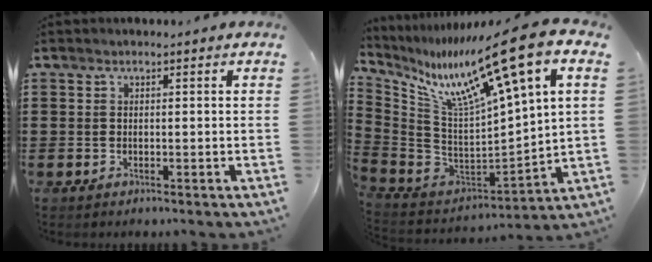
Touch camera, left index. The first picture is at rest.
{"total": 15.0, "force": [9.5, 1.1, 11.5], "torque": [-0.219, -0.068, 0.146]}